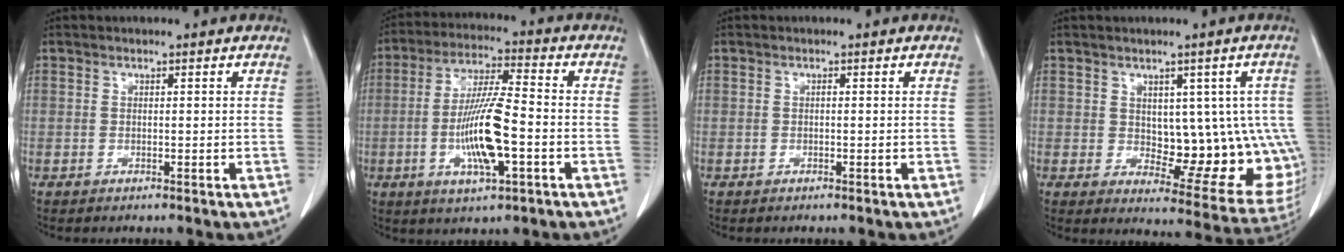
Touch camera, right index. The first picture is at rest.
{"total": 12.0, "force": [-2.8, 1.8, 11.5], "torque": [-0.223, -0.004, -0.051]}
{"total": 0.0}
{"total": 13.3, "force": [0.6, 7.0, 11.3], "torque": [-0.118, 0.006, 0.027]}